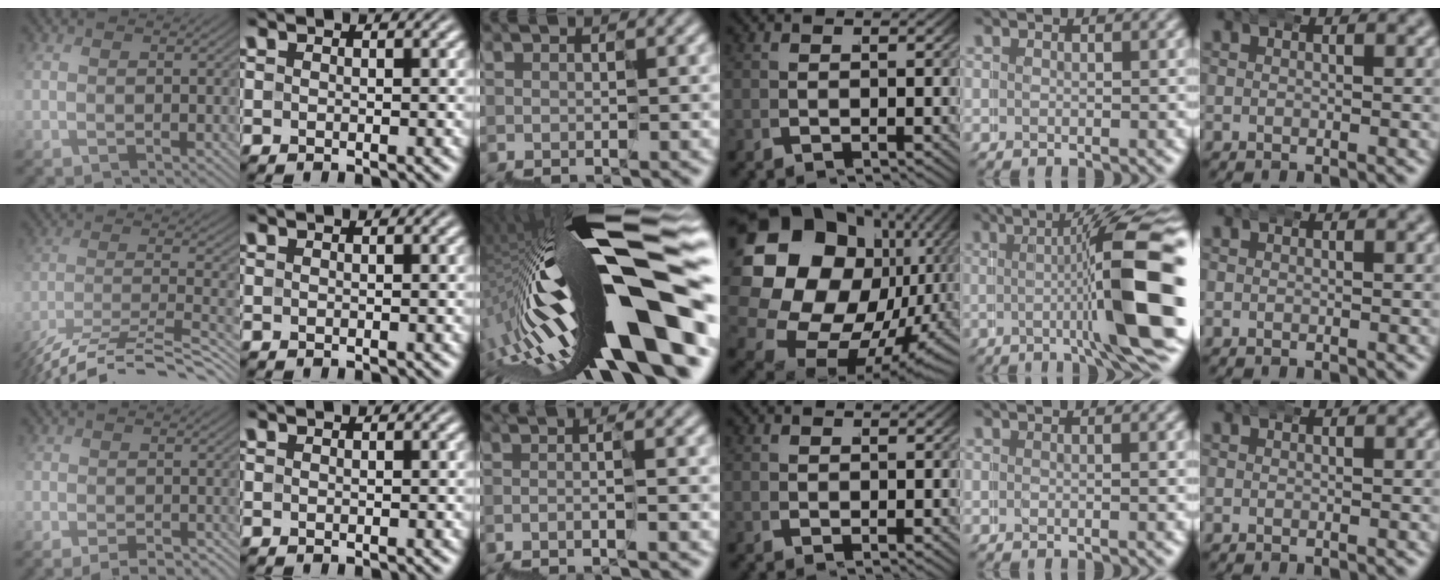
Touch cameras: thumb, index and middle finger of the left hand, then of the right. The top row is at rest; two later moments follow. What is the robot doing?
{"motion": "wrap", "object": "belt"}